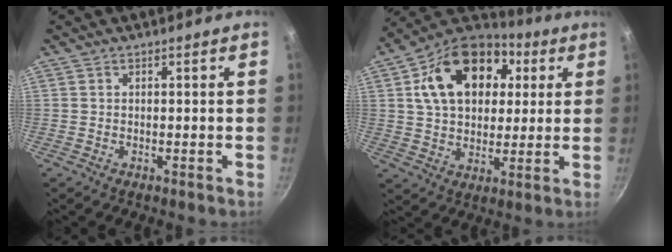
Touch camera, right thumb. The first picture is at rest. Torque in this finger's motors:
{"motor_torque": [0.27, 4.18, 1.50, 0.62, 0.19]}